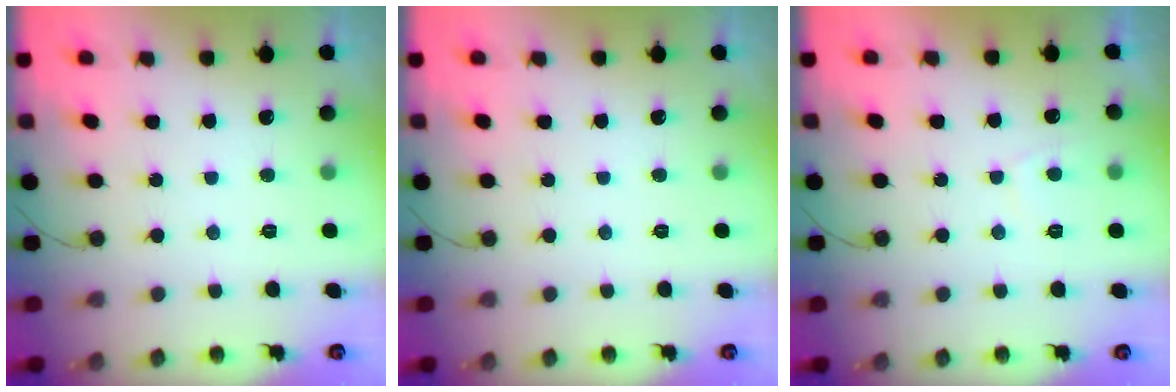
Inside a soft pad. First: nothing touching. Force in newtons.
{"total": 0.0}
{"total": 1.6, "press": 1.5, "slide": 0.6}